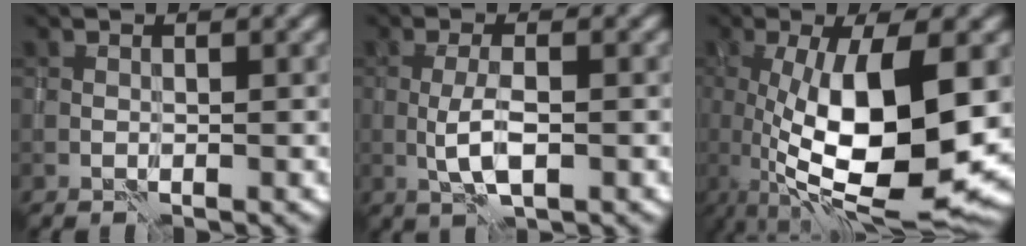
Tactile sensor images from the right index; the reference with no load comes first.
{"total": 3.1, "force": [-0.8, 0.8, 2.9], "torque": [-0.066, -0.001, -0.015]}
{"total": 12.7, "force": [-0.8, 4.1, 12.0], "torque": [-0.203, -0.016, -0.012]}